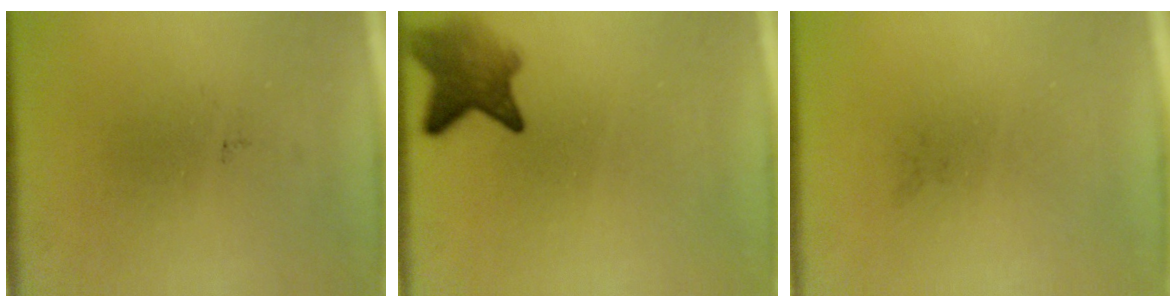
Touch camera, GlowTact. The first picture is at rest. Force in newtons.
{"total": 5.0}
{"total": 0.0}